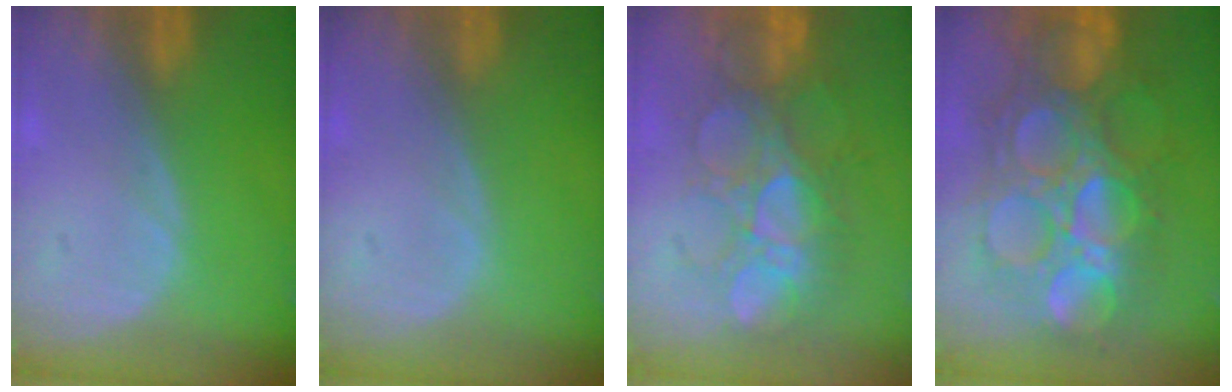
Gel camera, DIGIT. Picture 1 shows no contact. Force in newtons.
{"total": 0.0}
{"total": 9.0, "press": 8.8, "slide": 1.8}
{"total": 13.4, "press": 13.3, "slide": 1.5}